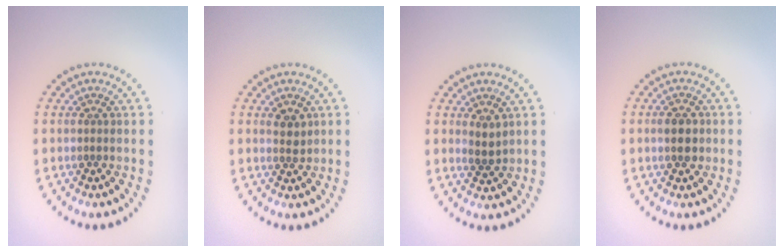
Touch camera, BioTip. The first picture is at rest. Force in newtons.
{"total": 1.4, "press": 1.2, "slide": 0.7}
{"total": 1.3, "press": 1.1, "slide": 0.6}
{"total": 1.9, "press": 1.9, "slide": 0.1}